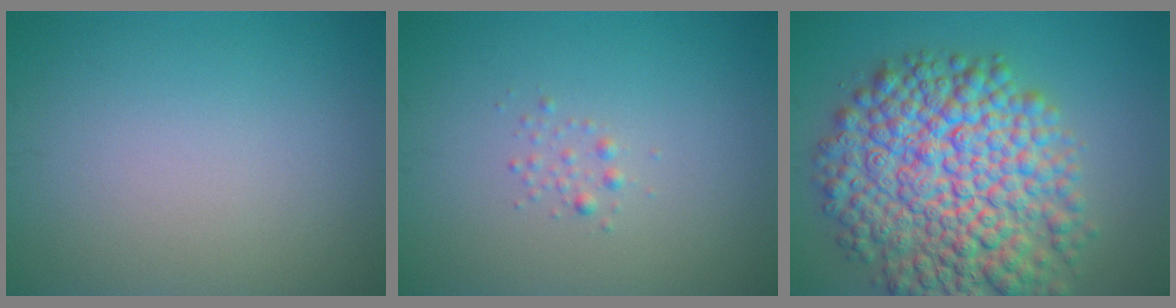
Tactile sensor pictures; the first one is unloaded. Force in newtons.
{"total": 0.8, "press": 0.8, "slide": 0.0}
{"total": 12.7, "press": 12.7, "slide": 0.4}